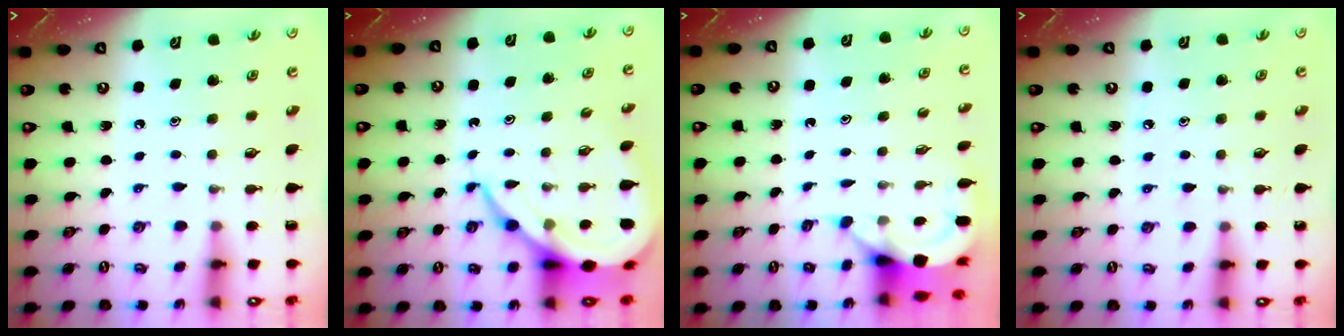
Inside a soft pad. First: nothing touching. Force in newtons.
{"total": 12.6, "press": 12.5, "slide": 1.2}
{"total": 3.7, "press": 3.7, "slide": 0.2}
{"total": 4.7, "press": 4.6, "slide": 0.6}